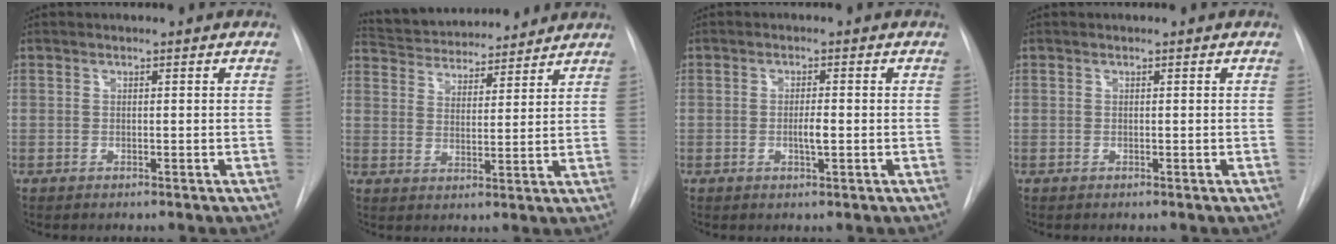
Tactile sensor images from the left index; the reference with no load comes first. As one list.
[{"total": 14.7, "force": [13.7, 3.3, 4.2], "torque": [-0.071, 0.020, 0.209]}, {"total": 2.3, "force": [-1.3, 0.2, 1.9], "torque": [-0.036, -0.007, -0.020]}, {"total": 0.0}]